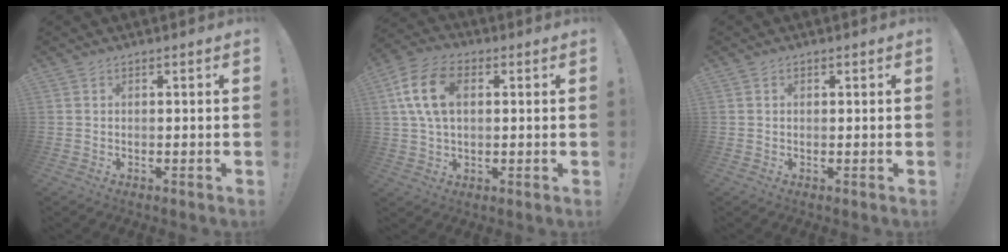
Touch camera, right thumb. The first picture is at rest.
{"total": 13.7, "force": [3.3, 8.8, 9.9], "torque": [-0.194, 0.006, 0.063]}
{"total": 0.6, "force": [0.3, 0.5, 0.1], "torque": [0.005, -0.001, 0.004]}